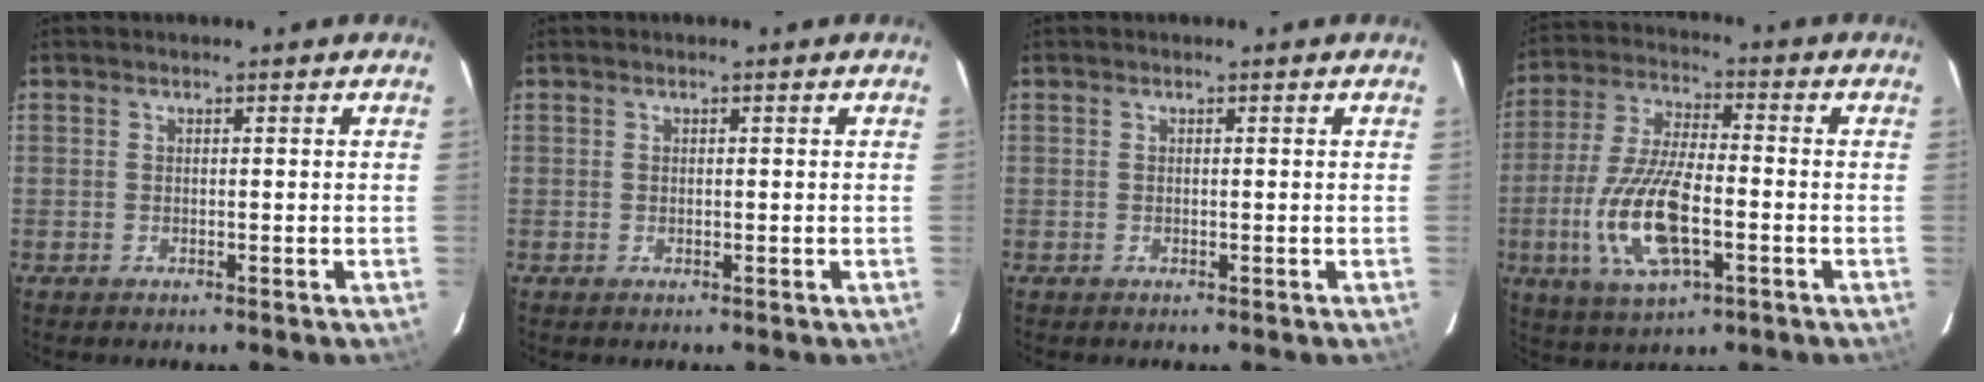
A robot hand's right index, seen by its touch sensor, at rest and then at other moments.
{"total": 0.0}
{"total": 0.0}
{"total": 15.2, "force": [-4.4, 5.8, 13.3], "torque": [-0.284, -0.009, -0.080]}